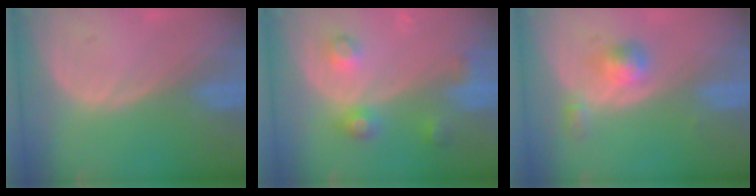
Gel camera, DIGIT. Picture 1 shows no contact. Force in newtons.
{"total": 4.9, "press": 4.9, "slide": 0.2}
{"total": 3.6, "press": 3.4, "slide": 1.2}